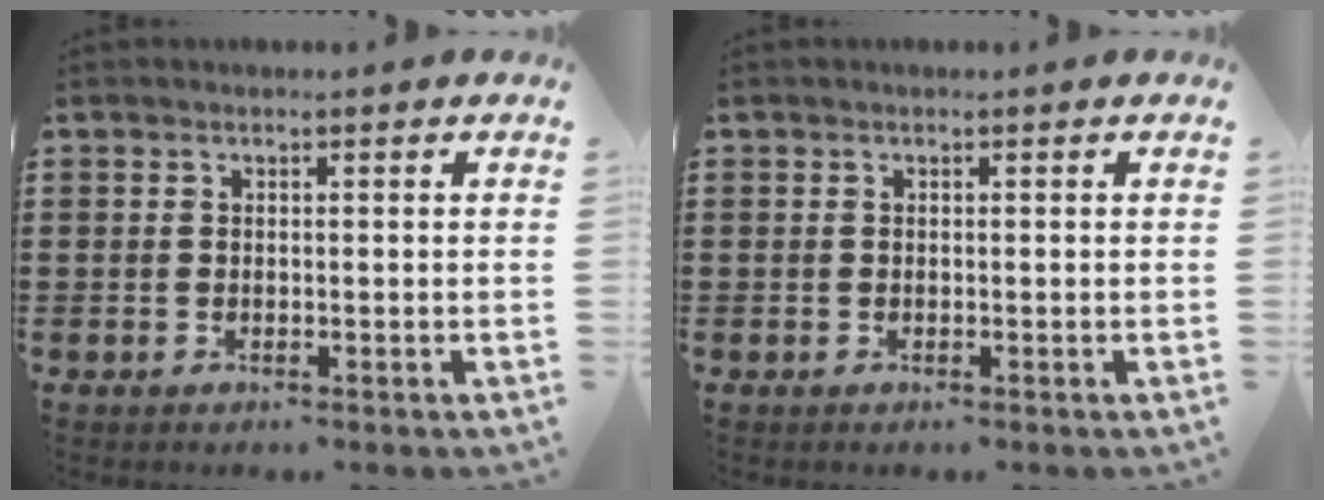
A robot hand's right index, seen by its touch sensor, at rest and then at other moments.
{"total": 0.0}